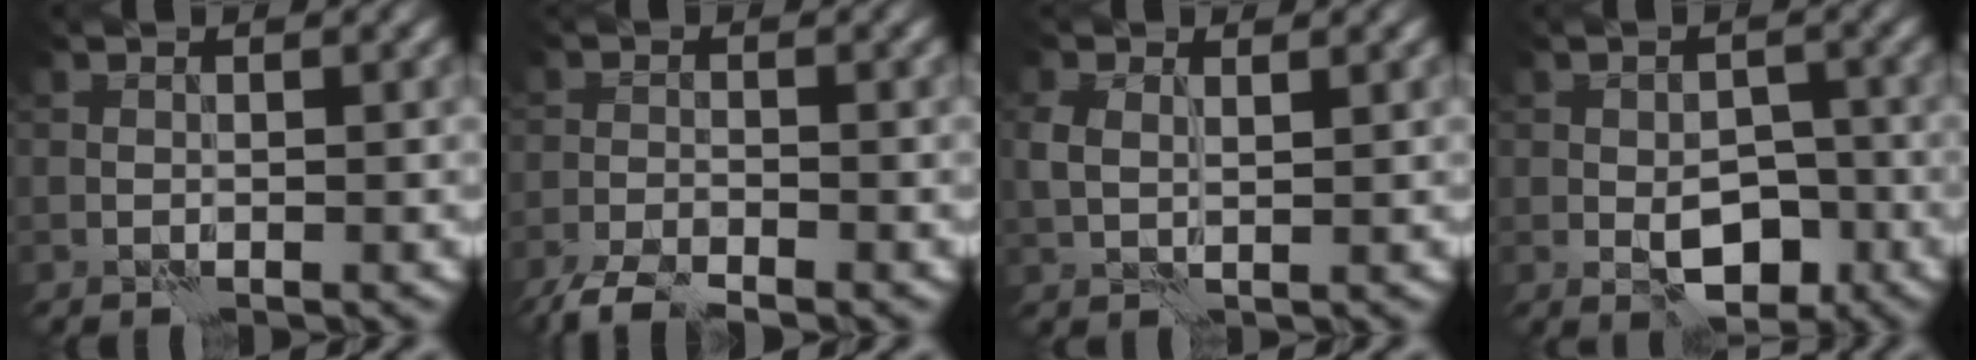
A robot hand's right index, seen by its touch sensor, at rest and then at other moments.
{"total": 3.8, "force": [-3.3, 0.7, 1.7], "torque": [-0.033, -0.007, -0.072]}
{"total": 2.1, "force": [0.8, 1.2, 1.5], "torque": [-0.038, 0.002, 0.017]}
{"total": 5.2, "force": [-2.0, 3.0, 3.8], "torque": [-0.049, -0.003, -0.033]}